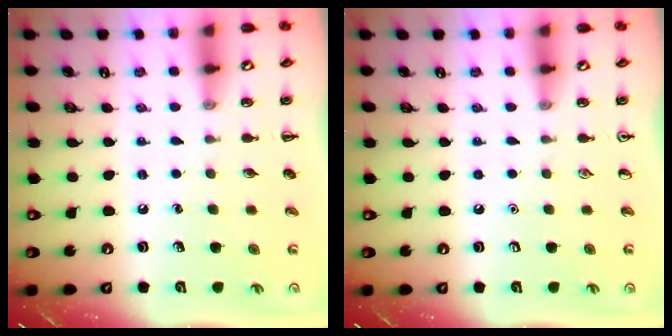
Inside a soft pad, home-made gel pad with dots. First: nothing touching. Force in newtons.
{"total": 0.0}